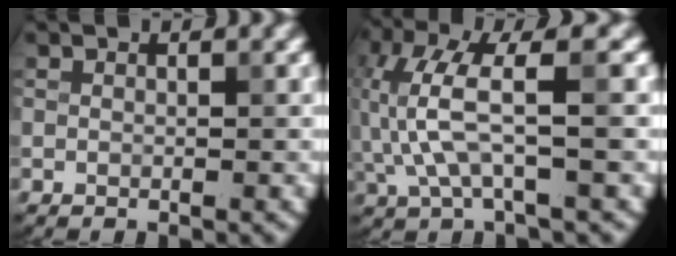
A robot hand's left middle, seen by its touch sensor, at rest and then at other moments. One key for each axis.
{"total": 6.2, "fx": 0.0, "fy": 1.4, "fz": 6.0, "tx": -0.141, "ty": 0.016, "tz": 0.000}